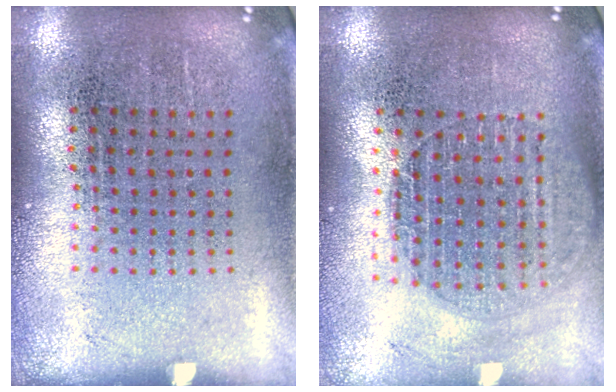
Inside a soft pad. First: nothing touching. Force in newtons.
{"total": 1.6, "press": 1.4, "slide": 0.7}